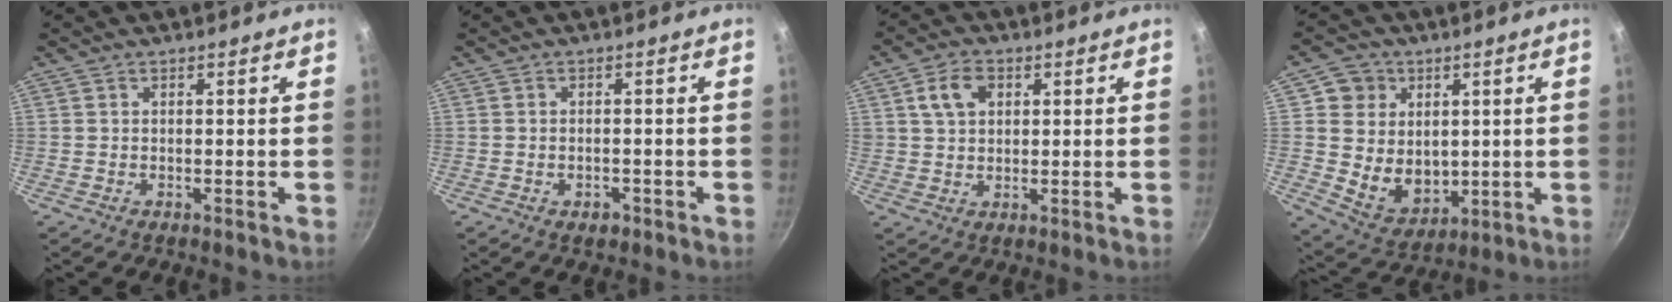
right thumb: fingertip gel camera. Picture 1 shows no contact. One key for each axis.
{"total": 2.2, "fx": -1.1, "fy": 1.4, "fz": 1.2, "tx": -0.017, "ty": 0.006, "tz": -0.013}
{"total": 6.3, "fx": 2.1, "fy": 4.5, "fz": 3.8, "tx": -0.052, "ty": 0.006, "tz": 0.036}
{"total": 11.8, "fx": 2.7, "fy": 10.5, "fz": 4.7, "tx": -0.040, "ty": -0.018, "tz": 0.064}